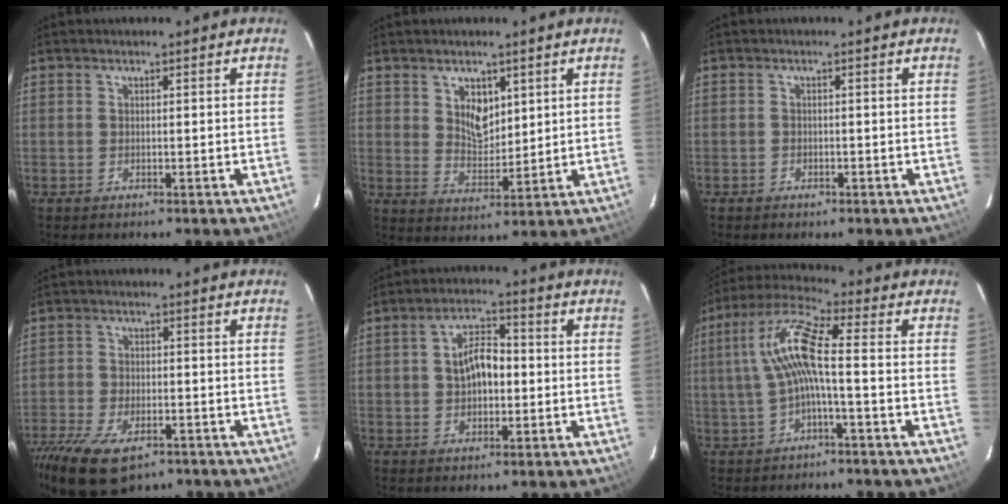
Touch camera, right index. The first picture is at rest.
{"total": 6.1, "force": [2.8, 3.9, 3.8], "torque": [-0.058, 0.002, 0.056]}
{"total": 1.3, "force": [-0.9, 0.9, 0.3], "torque": [-0.008, 0.002, -0.013]}
{"total": 15.7, "force": [-10.1, 7.4, 9.4], "torque": [-0.214, -0.036, -0.167]}
{"total": 7.2, "force": [0.0, 4.3, 5.8], "torque": [-0.105, 0.022, 0.005]}
{"total": 10.0, "force": [-0.6, 1.6, 9.9], "torque": [-0.210, 0.021, -0.012]}